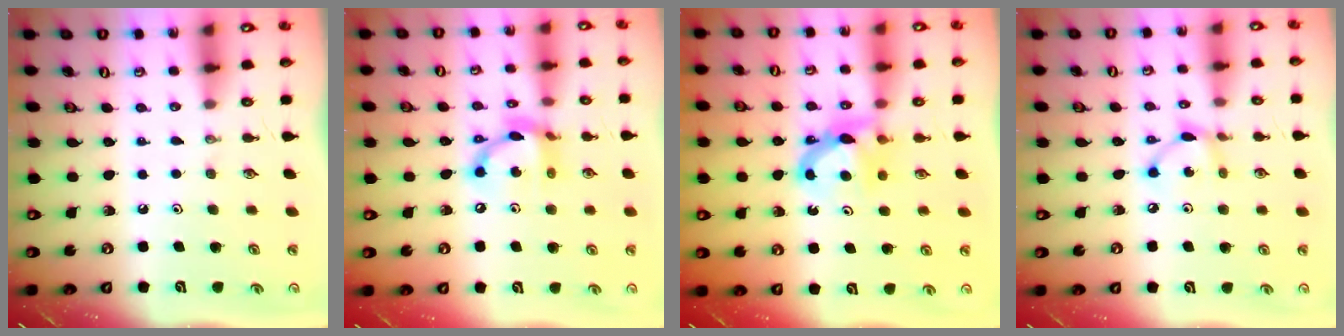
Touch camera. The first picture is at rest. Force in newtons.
{"total": 12.6, "press": 12.6, "slide": 0.8}
{"total": 8.1, "press": 8.1, "slide": 0.4}
{"total": 6.2, "press": 6.2, "slide": 0.2}